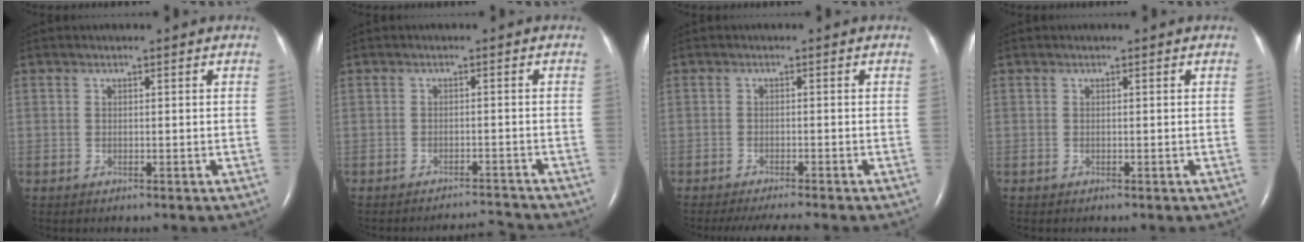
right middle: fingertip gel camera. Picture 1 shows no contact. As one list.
[{"total": 3.5, "force": [-3.4, -0.9, -0.5], "torque": [0.006, -0.004, -0.049]}, {"total": 6.3, "force": [-5.5, 0.2, 3.0], "torque": [-0.039, -0.014, -0.083]}, {"total": 0.0}]